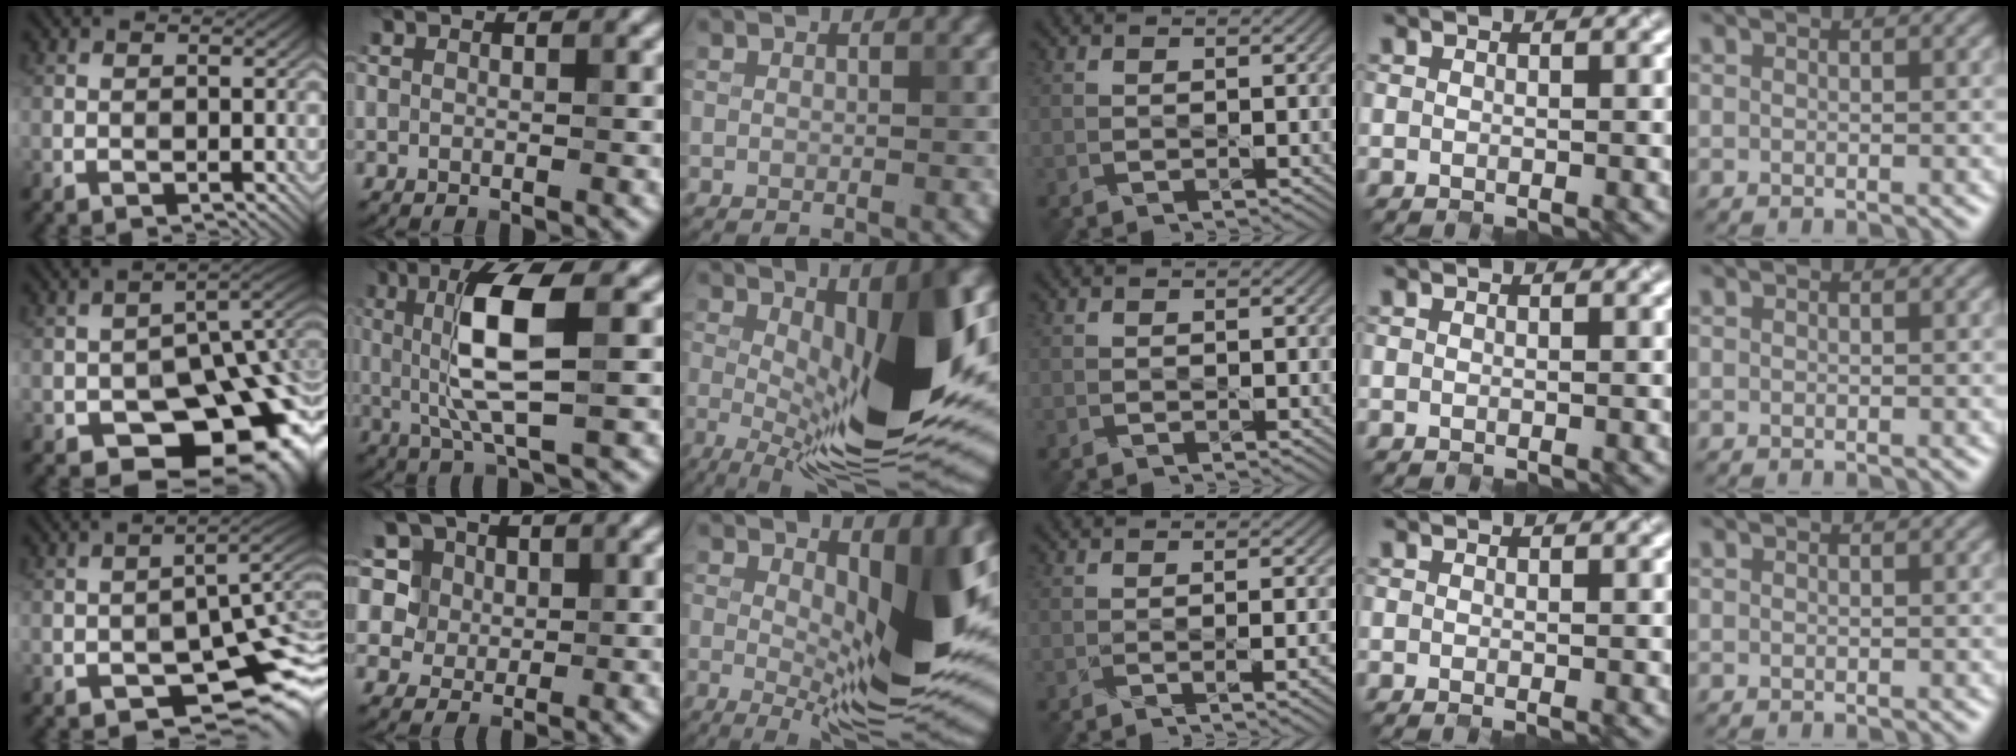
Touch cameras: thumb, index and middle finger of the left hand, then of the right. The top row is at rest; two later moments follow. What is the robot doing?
{"motion": "open", "object": "stapler"}